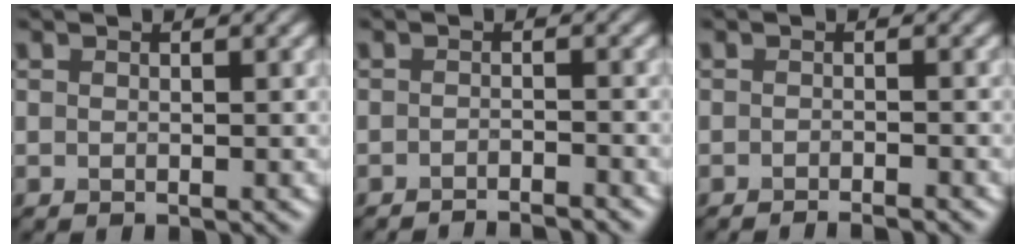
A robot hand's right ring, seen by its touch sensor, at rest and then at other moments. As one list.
[{"total": 2.9, "force": [-2.8, 0.3, 1.0], "torque": [-0.010, 0.003, -0.039]}, {"total": 1.9, "force": [-1.7, 0.2, 0.9], "torque": [-0.011, 0.001, -0.027]}]